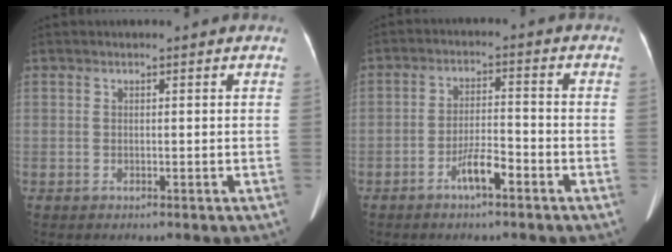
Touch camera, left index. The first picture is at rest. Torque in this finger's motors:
{"motor_torque": [0.64, 0.54, 0.10, 0.02]}